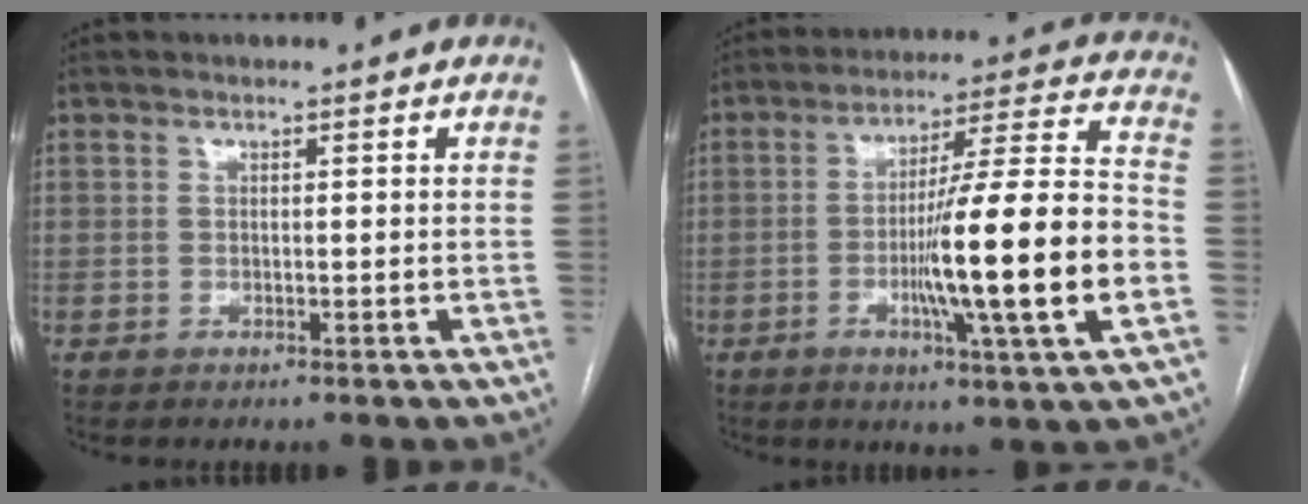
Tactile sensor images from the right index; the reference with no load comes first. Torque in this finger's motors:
{"motor_torque": [2.14, 0.00, 1.05, 0.21]}